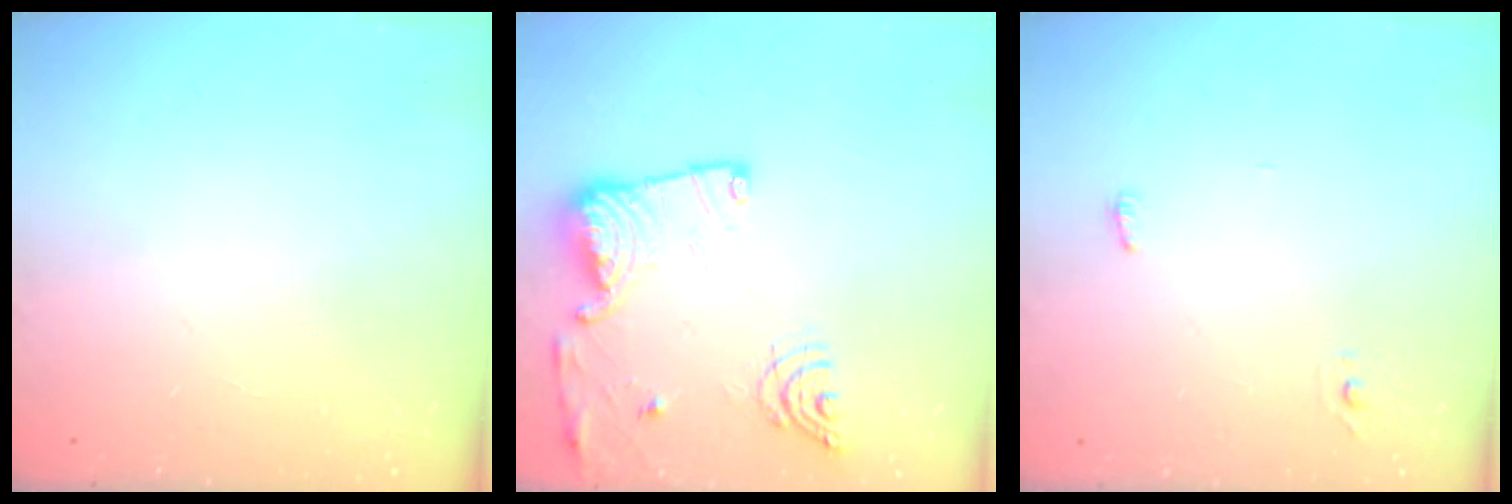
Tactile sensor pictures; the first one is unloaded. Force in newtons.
{"total": 15.8, "press": 15.7, "slide": 0.9}
{"total": 7.6, "press": 3.8, "slide": 6.6}